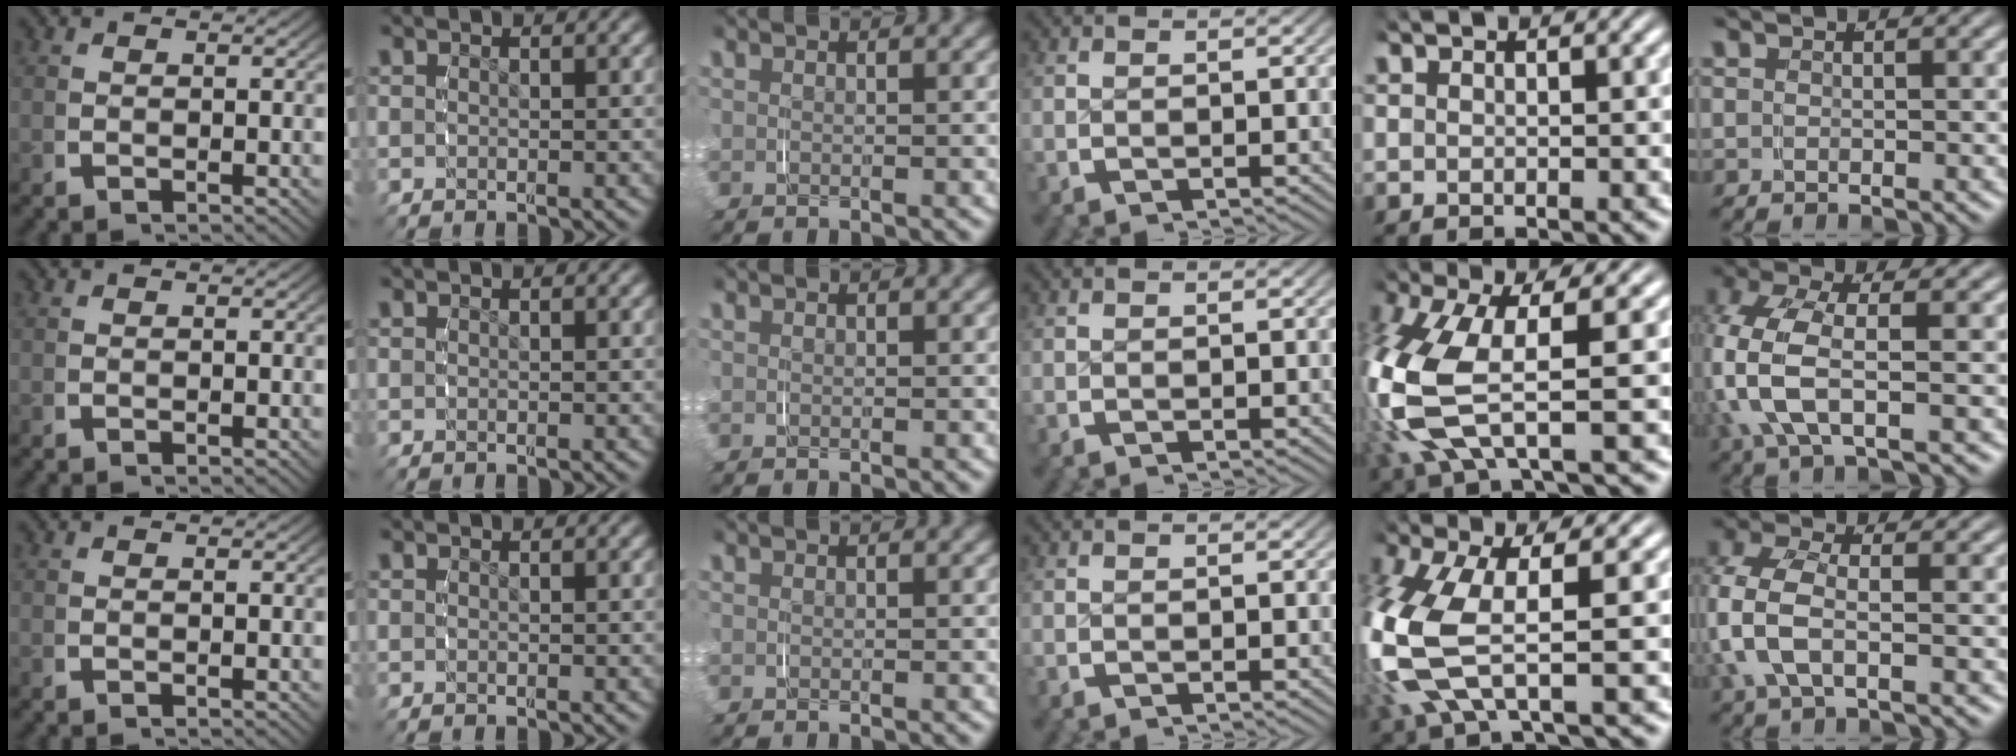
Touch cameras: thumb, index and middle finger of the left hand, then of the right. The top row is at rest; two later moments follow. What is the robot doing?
{"motion": "grasp_and_lifting", "object": "shoes"}